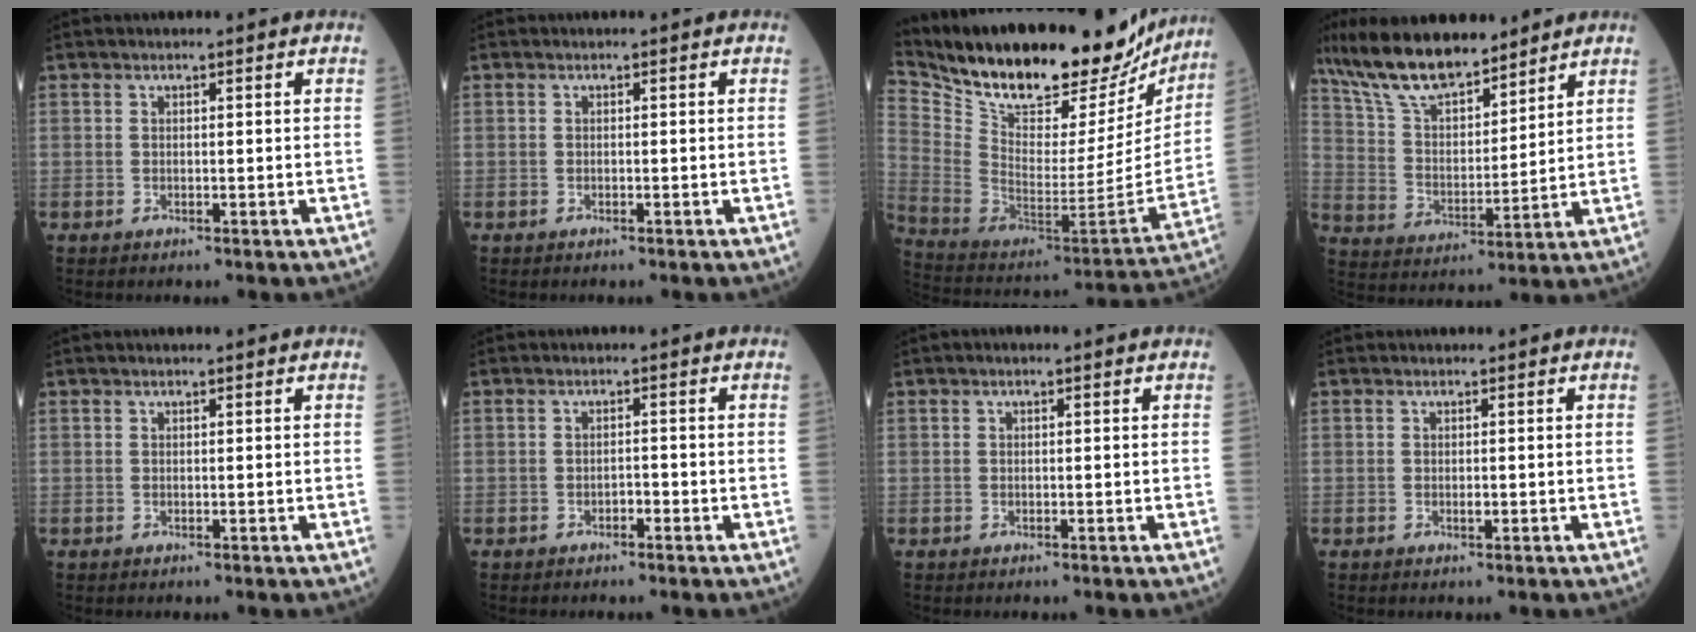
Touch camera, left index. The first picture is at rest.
{"total": 0.0}
{"total": 31.4, "force": [26.5, 9.2, 14.2], "torque": [-0.253, -0.041, 0.386]}
{"total": 15.0, "force": [12.3, 4.4, 7.4], "torque": [-0.144, 0.013, 0.229]}
{"total": 0.0}
{"total": 1.1, "force": [-0.9, 0.3, 0.5], "torque": [-0.003, 0.000, -0.018]}
{"total": 0.5, "force": [0.1, 0.2, 0.5], "torque": [-0.007, 0.001, -0.003]}
{"total": 0.5, "force": [-0.2, 0.3, 0.4], "torque": [-0.007, -0.004, -0.006]}